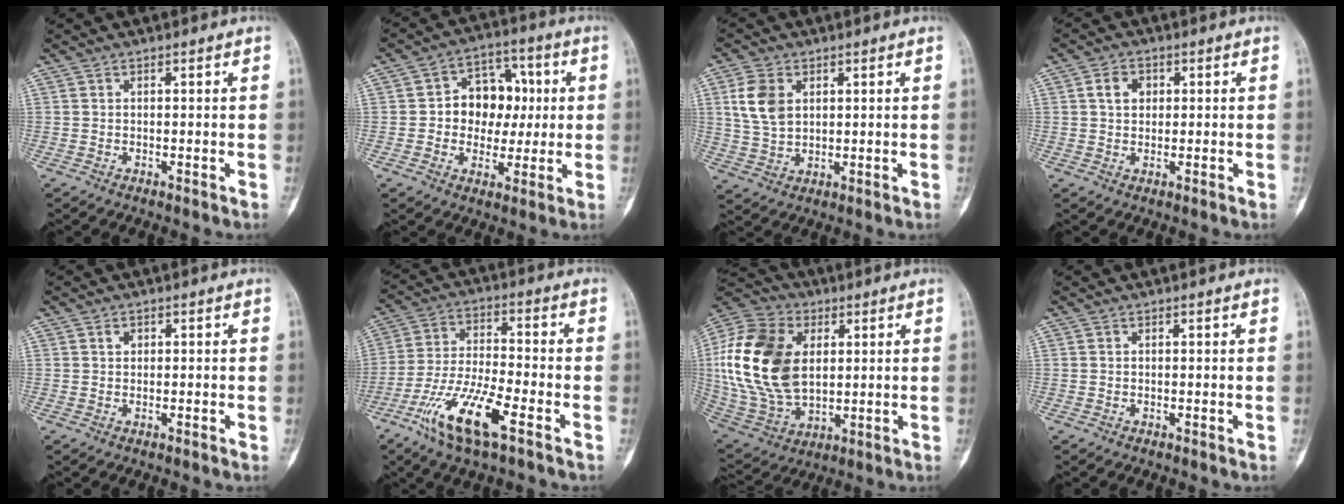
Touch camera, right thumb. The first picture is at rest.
{"total": 11.7, "force": [0.7, 9.0, 7.4], "torque": [-0.053, 0.022, 0.008]}
{"total": 7.6, "force": [2.3, 5.1, 5.1], "torque": [-0.095, -0.005, 0.050]}
{"total": 3.8, "force": [0.9, 3.0, 2.3], "torque": [-0.033, 0.004, 0.012]}
{"total": 0.9, "force": [0.3, 0.7, 0.5], "torque": [-0.006, 0.001, 0.002]}
{"total": 13.2, "force": [-6.9, 3.1, 10.8], "torque": [-0.230, 0.020, -0.132]}
{"total": 22.4, "force": [3.4, 14.9, 16.4], "torque": [-0.327, -0.008, 0.068]}
{"total": 0.0}